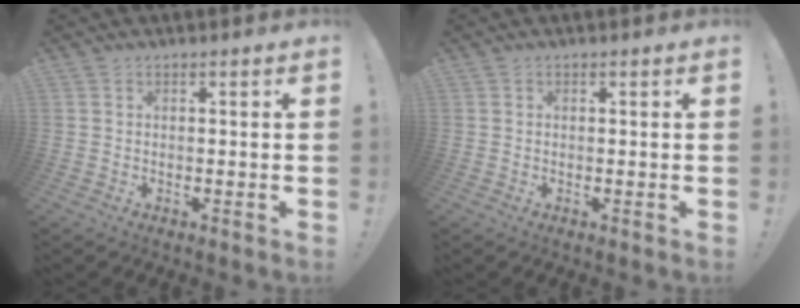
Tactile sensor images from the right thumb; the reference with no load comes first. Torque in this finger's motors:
{"motor_torque": [-0.12, 0.06, -0.04, 0.00, -0.03]}